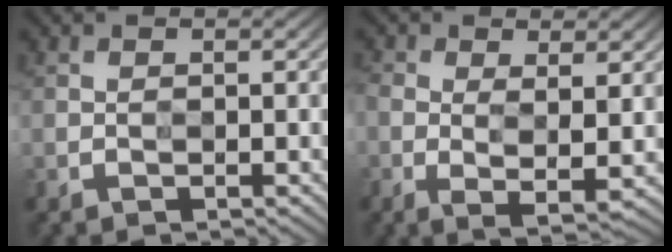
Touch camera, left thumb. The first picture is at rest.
{"total": 6.4, "force": [0.0, 3.0, 5.6], "torque": [-0.133, -0.015, 0.009]}